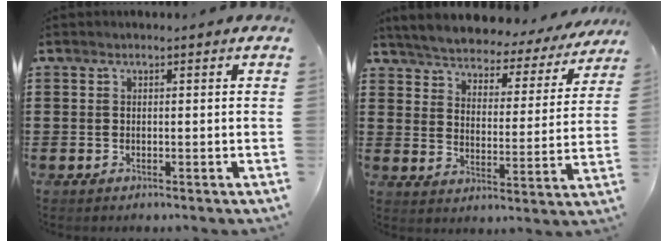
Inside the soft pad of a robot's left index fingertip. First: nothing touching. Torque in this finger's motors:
{"motor_torque": [1.03, -1.11, 0.48, 0.21]}